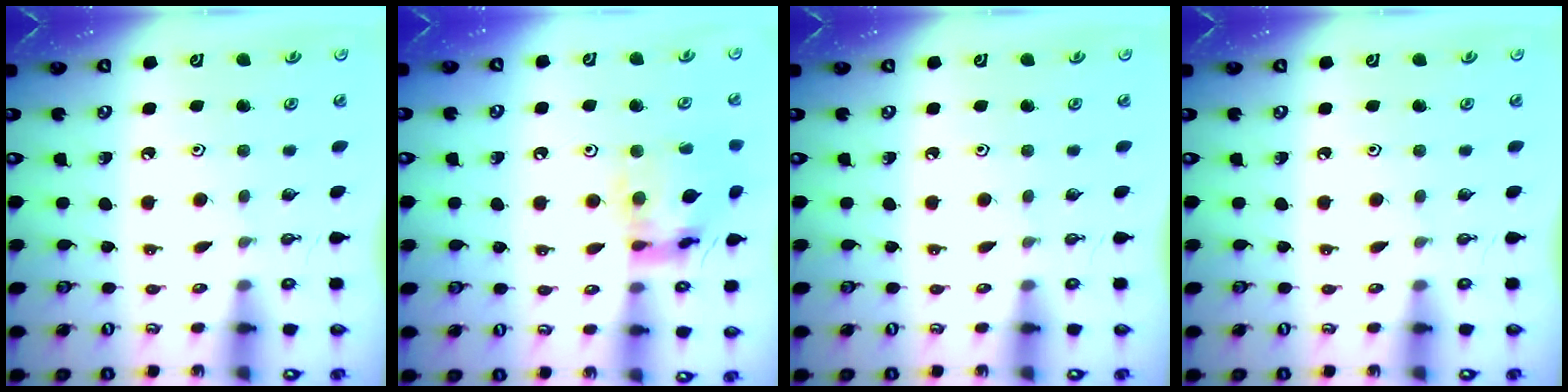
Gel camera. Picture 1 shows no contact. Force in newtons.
{"total": 15.5, "press": 15.4, "slide": 1.6}
{"total": 0.0}
{"total": 0.0}